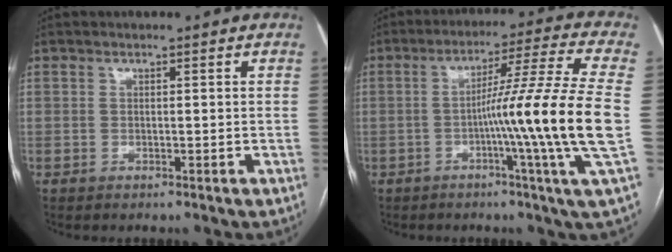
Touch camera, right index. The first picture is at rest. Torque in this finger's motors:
{"motor_torque": [1.80, -0.34, 0.86, 0.21]}